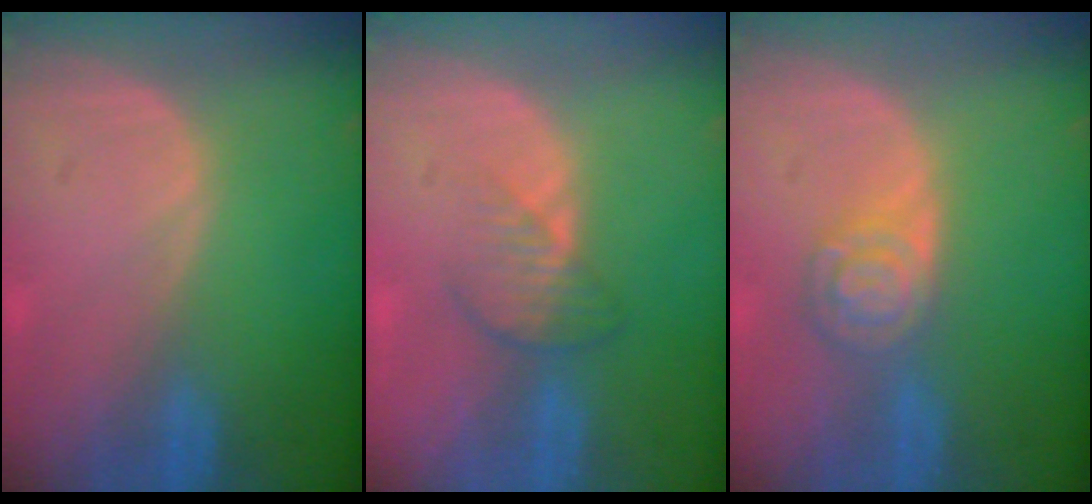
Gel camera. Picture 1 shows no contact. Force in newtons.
{"total": 3.7, "press": 3.3, "slide": 1.8}
{"total": 5.5, "press": 4.8, "slide": 2.6}